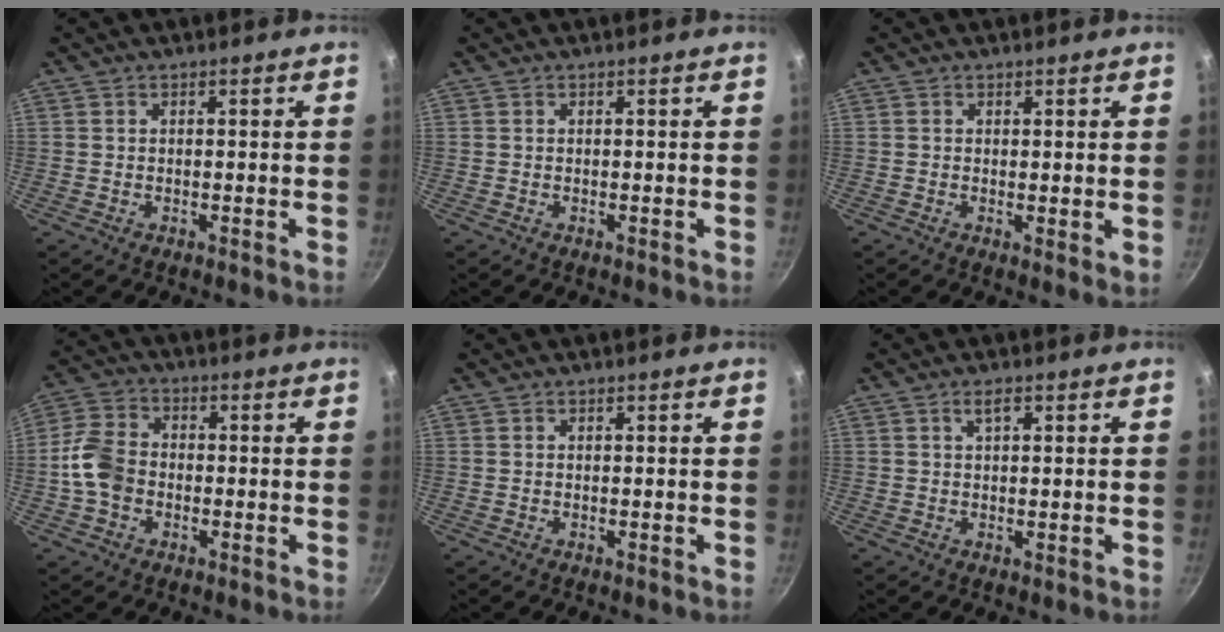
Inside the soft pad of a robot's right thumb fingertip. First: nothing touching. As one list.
[{"total": 0.0}, {"total": 1.9, "force": [0.6, 0.7, 1.6], "torque": [-0.023, -0.012, 0.006]}, {"total": 8.1, "force": [-1.6, 6.1, 5.1], "torque": [-0.089, 0.022, -0.044]}, {"total": 0.0}, {"total": 2.1, "force": [1.0, 0.6, 1.7], "torque": [-0.028, -0.001, 0.017]}]